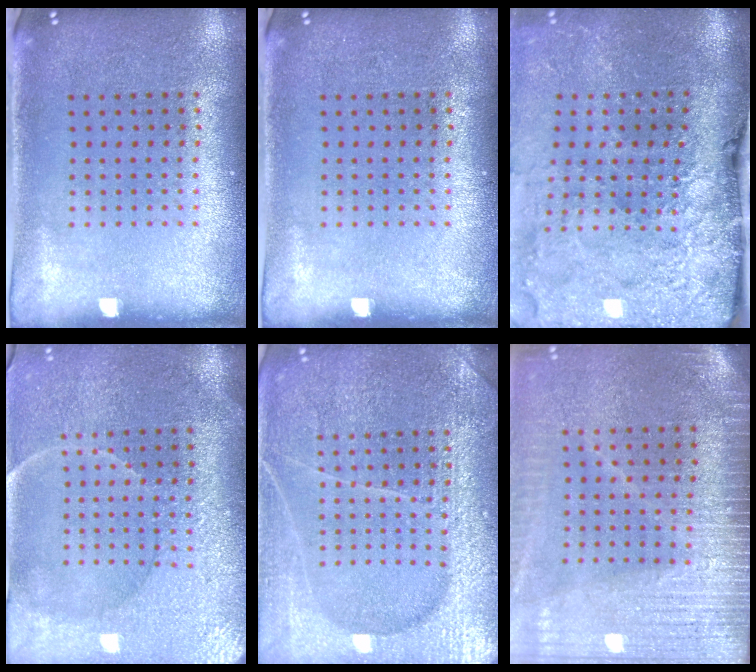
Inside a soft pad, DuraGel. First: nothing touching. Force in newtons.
{"total": 0.0}
{"total": 5.1, "press": 3.8, "slide": 3.3}
{"total": 3.8, "press": 3.6, "slide": 1.3}
{"total": 6.5, "press": 6.5, "slide": 0.7}
{"total": 3.7, "press": 3.1, "slide": 1.9}